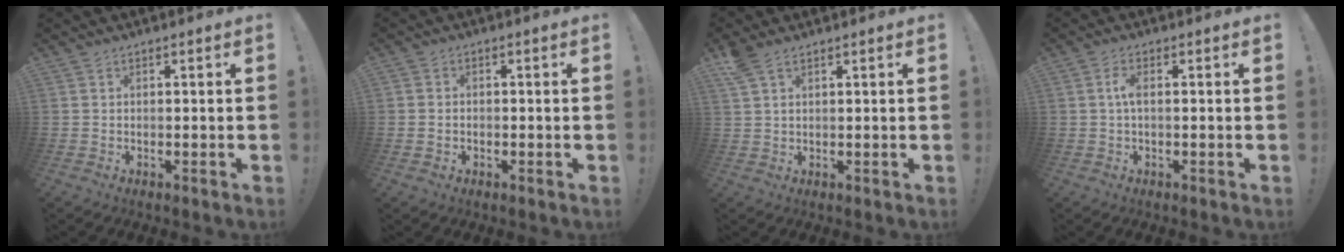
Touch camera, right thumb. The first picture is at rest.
{"total": 2.0, "force": [-0.8, 1.7, 0.7], "torque": [-0.017, 0.008, -0.012]}
{"total": 3.5, "force": [2.2, 1.9, 2.1], "torque": [-0.049, -0.003, 0.044]}
{"total": 3.4, "force": [0.1, 1.2, 3.2], "torque": [-0.069, 0.005, -0.001]}